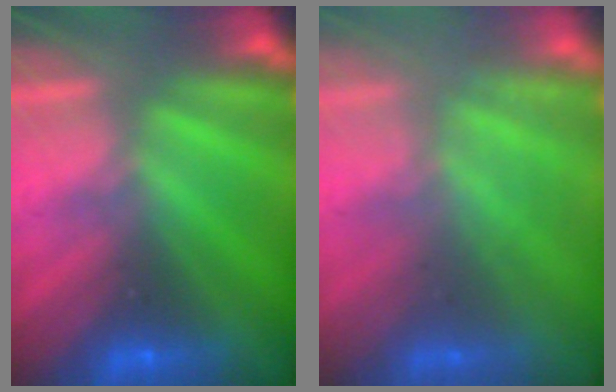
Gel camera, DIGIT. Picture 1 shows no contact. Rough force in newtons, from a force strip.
{"total": 2.9}